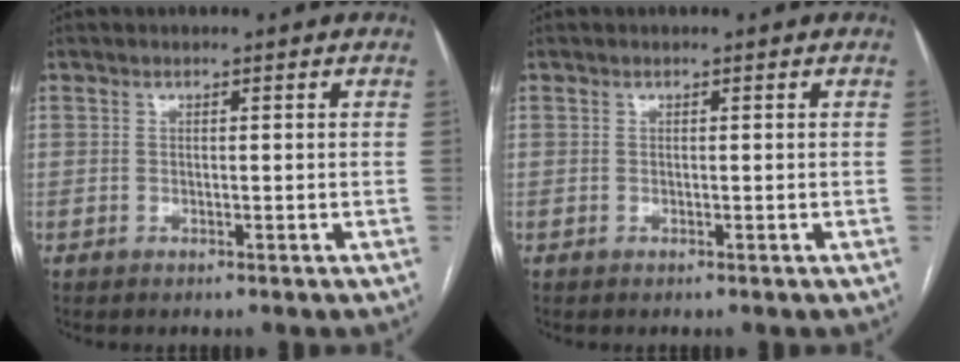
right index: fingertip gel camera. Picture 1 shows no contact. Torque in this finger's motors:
{"motor_torque": [0.00, 0.00, 0.00, 0.00]}